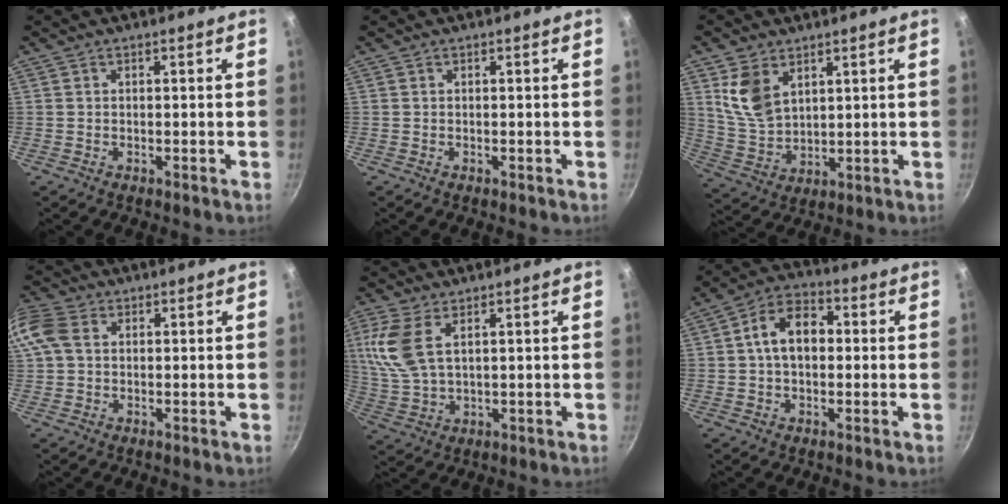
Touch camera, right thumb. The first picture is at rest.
{"total": 0.0}
{"total": 9.4, "force": [4.2, 6.0, 5.9], "torque": [-0.100, -0.028, 0.092]}
{"total": 7.7, "force": [1.9, 5.5, 5.0], "torque": [-0.106, 0.018, 0.027]}
{"total": 9.8, "force": [3.6, 5.0, 7.7], "torque": [-0.166, -0.007, 0.078]}
{"total": 9.8, "force": [0.8, 6.6, 7.3], "torque": [-0.093, 0.028, -0.002]}